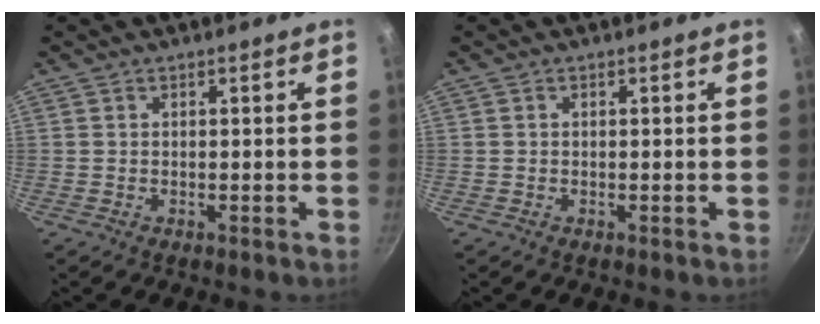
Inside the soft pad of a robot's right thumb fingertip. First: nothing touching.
{"total": 0.0}